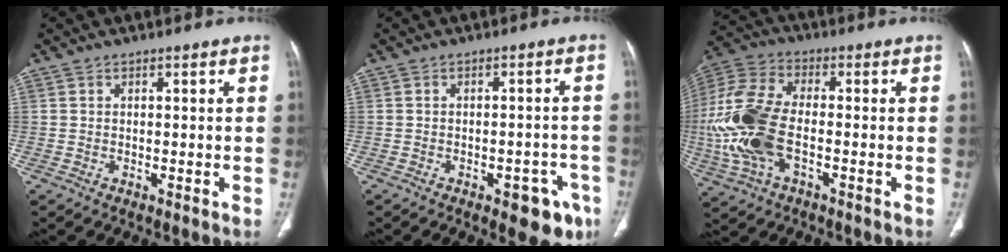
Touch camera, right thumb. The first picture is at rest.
{"total": 7.8, "force": [-4.2, 3.7, 5.5], "torque": [-0.039, 0.019, -0.047]}
{"total": 17.1, "force": [-3.0, 9.0, 14.3], "torque": [-0.336, 0.013, -0.055]}